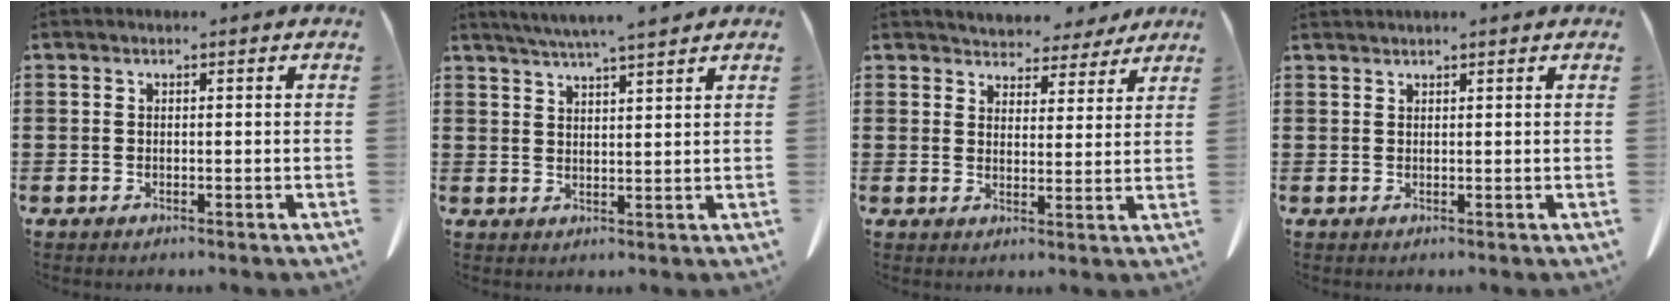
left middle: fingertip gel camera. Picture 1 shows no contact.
{"total": 3.9, "force": [3.6, -0.6, 1.6], "torque": [-0.041, -0.010, 0.062]}
{"total": 4.5, "force": [4.4, 1.0, -0.1], "torque": [-0.009, -0.021, 0.080]}
{"total": 1.0, "force": [1.0, -0.1, 0.2], "torque": [-0.005, -0.002, 0.020]}